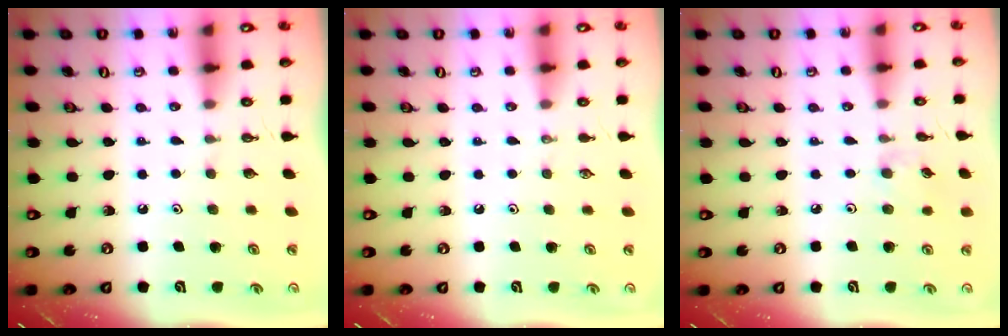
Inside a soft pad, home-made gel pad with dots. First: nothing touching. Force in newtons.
{"total": 0.0}
{"total": 4.0, "press": 3.9, "slide": 0.6}